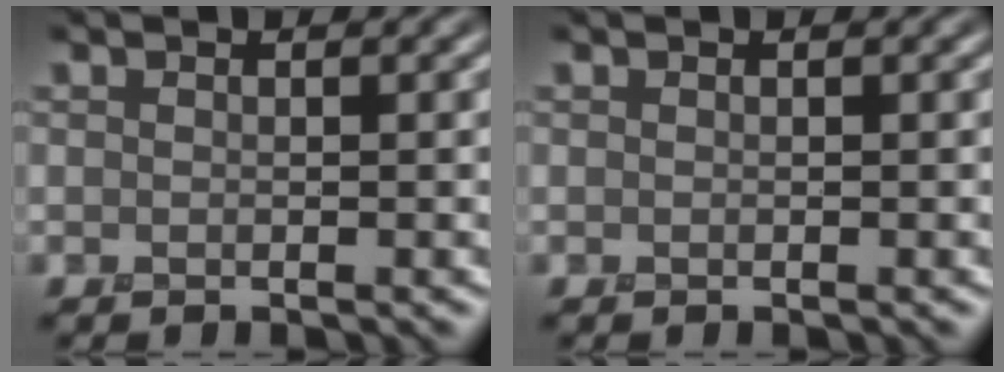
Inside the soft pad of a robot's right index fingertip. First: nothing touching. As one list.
[{"total": 0.0}]